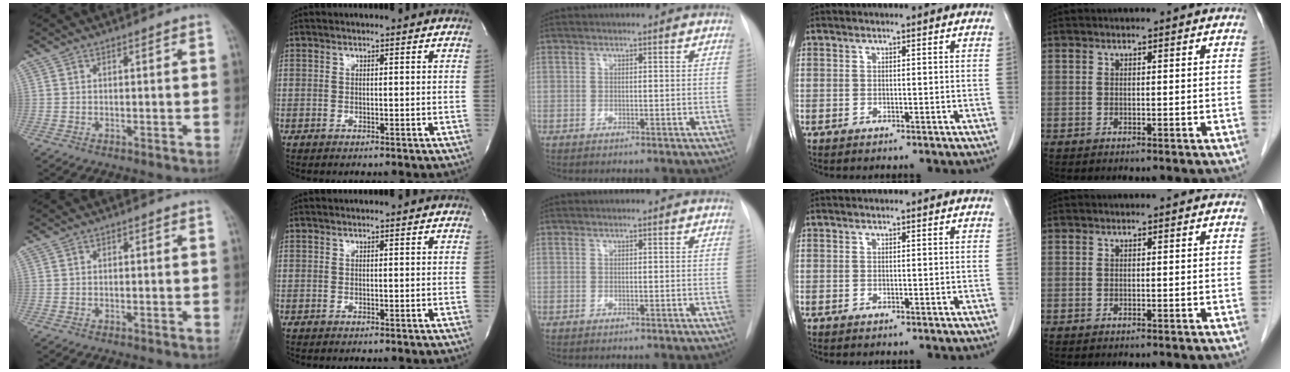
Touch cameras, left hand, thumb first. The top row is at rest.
{}